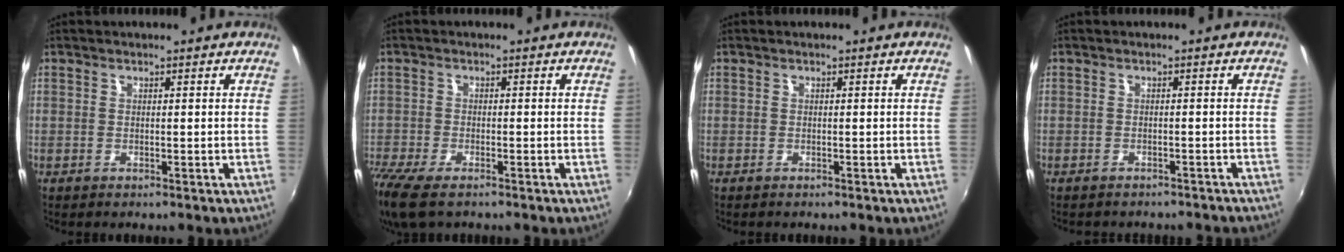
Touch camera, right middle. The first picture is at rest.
{"total": 9.8, "force": [-7.0, 3.3, 6.0], "torque": [-0.150, -0.049, -0.136]}
{"total": 0.0}
{"total": 5.8, "force": [-5.2, 1.7, 1.8], "torque": [-0.041, -0.016, -0.065]}